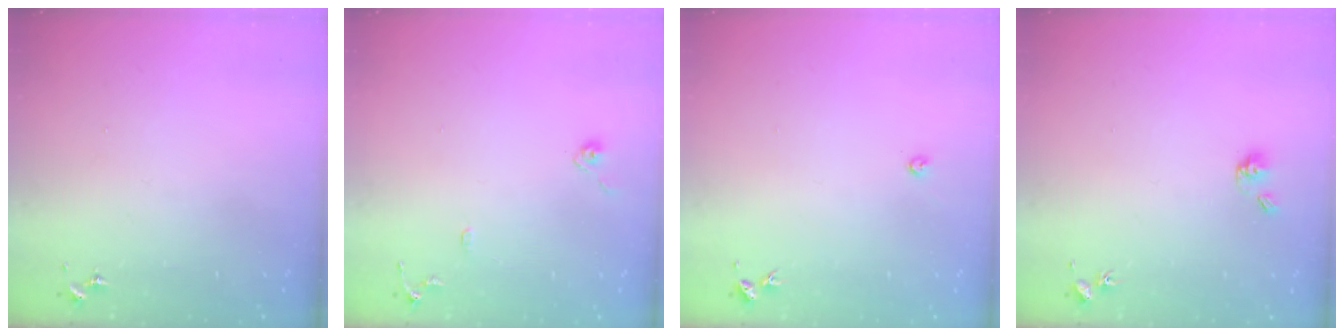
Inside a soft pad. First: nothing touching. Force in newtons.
{"total": 8.0, "press": 8.0, "slide": 0.8}
{"total": 2.2, "press": 2.2, "slide": 0.3}
{"total": 5.3, "press": 4.7, "slide": 2.3}